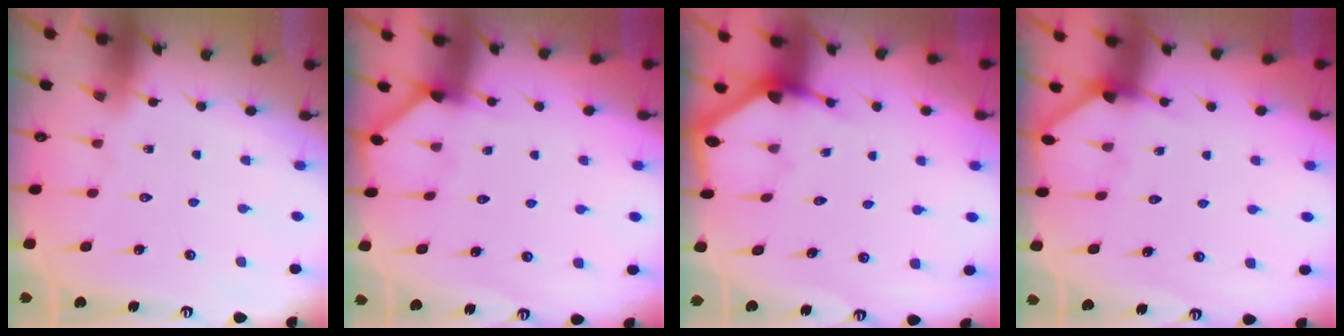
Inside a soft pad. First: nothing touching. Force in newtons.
{"total": 2.7, "press": 2.7, "slide": 0.2}
{"total": 3.3, "press": 3.3, "slide": 0.2}
{"total": 4.4, "press": 4.3, "slide": 0.5}